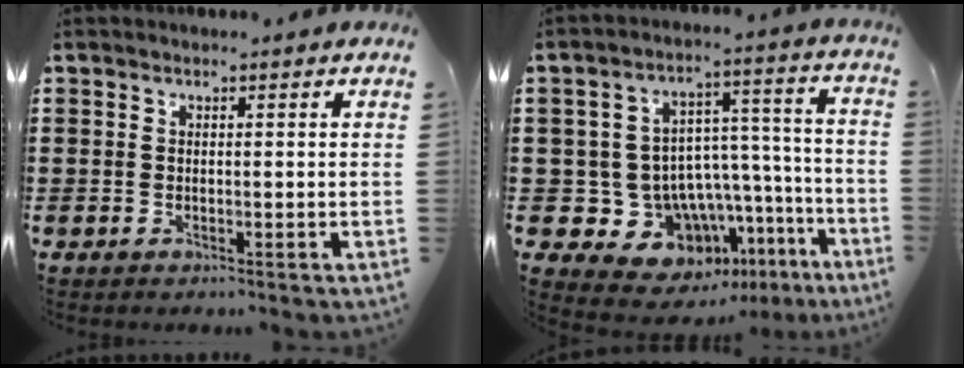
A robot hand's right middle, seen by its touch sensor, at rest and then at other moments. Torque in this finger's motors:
{"motor_torque": [0.61, -0.24, 0.62, 0.04]}